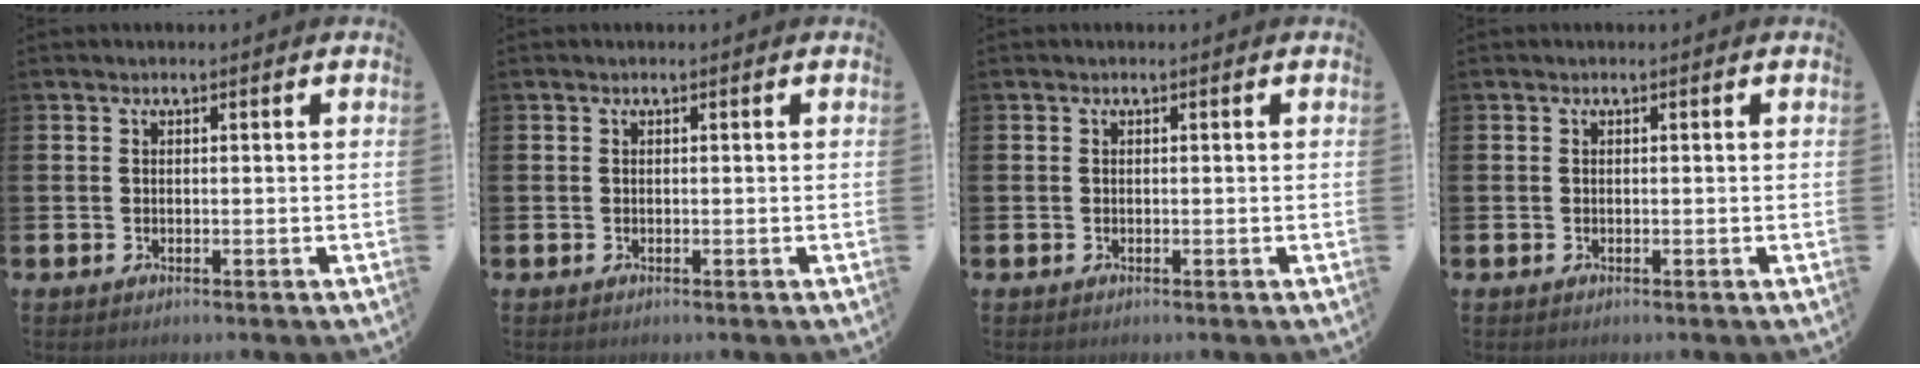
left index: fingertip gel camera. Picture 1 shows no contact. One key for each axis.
{"total": 0.0}
{"total": 0.0}
{"total": 0.0}